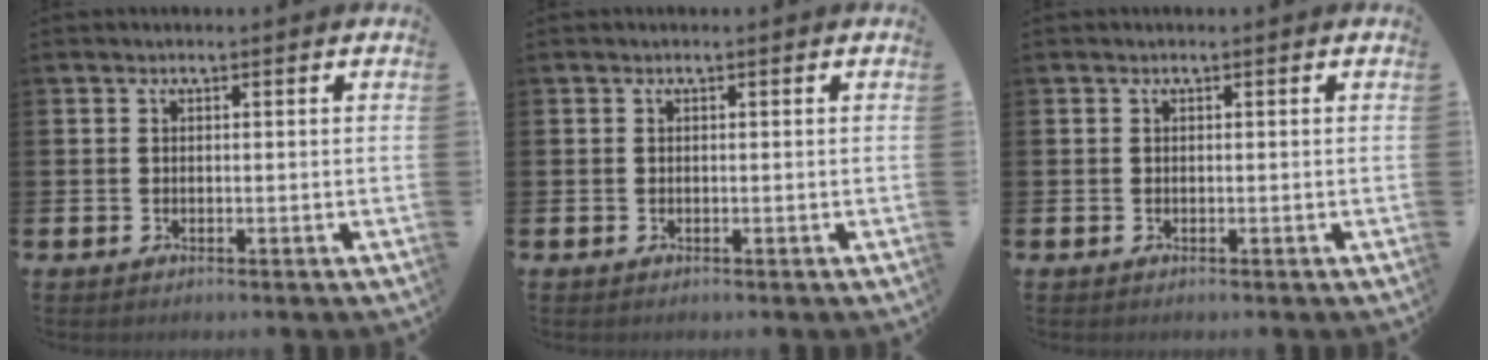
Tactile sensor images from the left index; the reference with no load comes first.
{"total": 0.0}
{"total": 0.0}